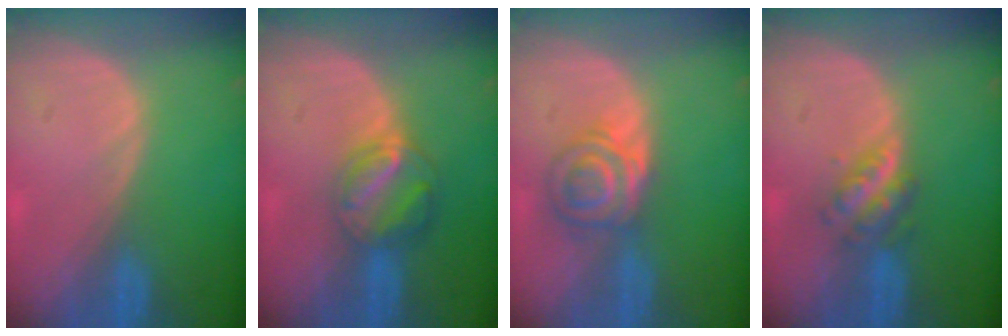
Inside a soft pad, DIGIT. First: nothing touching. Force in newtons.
{"total": 6.3, "press": 5.6, "slide": 3.0}
{"total": 6.0, "press": 5.5, "slide": 2.3}
{"total": 4.8, "press": 4.4, "slide": 1.9}